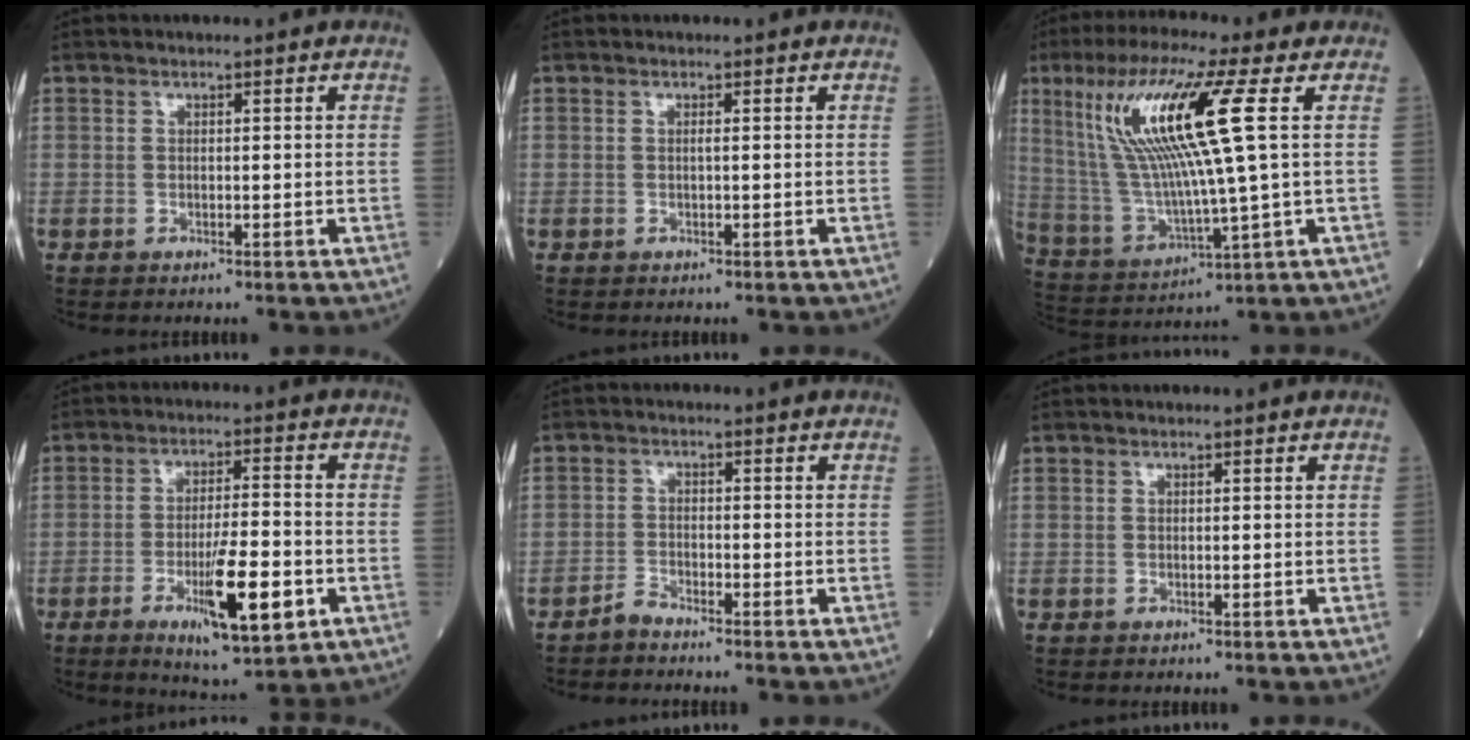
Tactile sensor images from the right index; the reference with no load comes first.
{"total": 0.0}
{"total": 16.6, "force": [5.3, 0.3, 15.8], "torque": [-0.330, 0.006, 0.099]}
{"total": 11.3, "force": [-4.2, 1.8, 10.3], "torque": [-0.172, -0.016, -0.062]}
{"total": 1.7, "force": [-1.7, 0.0, -0.1], "torque": [0.004, -0.004, -0.031]}
{"total": 0.0}